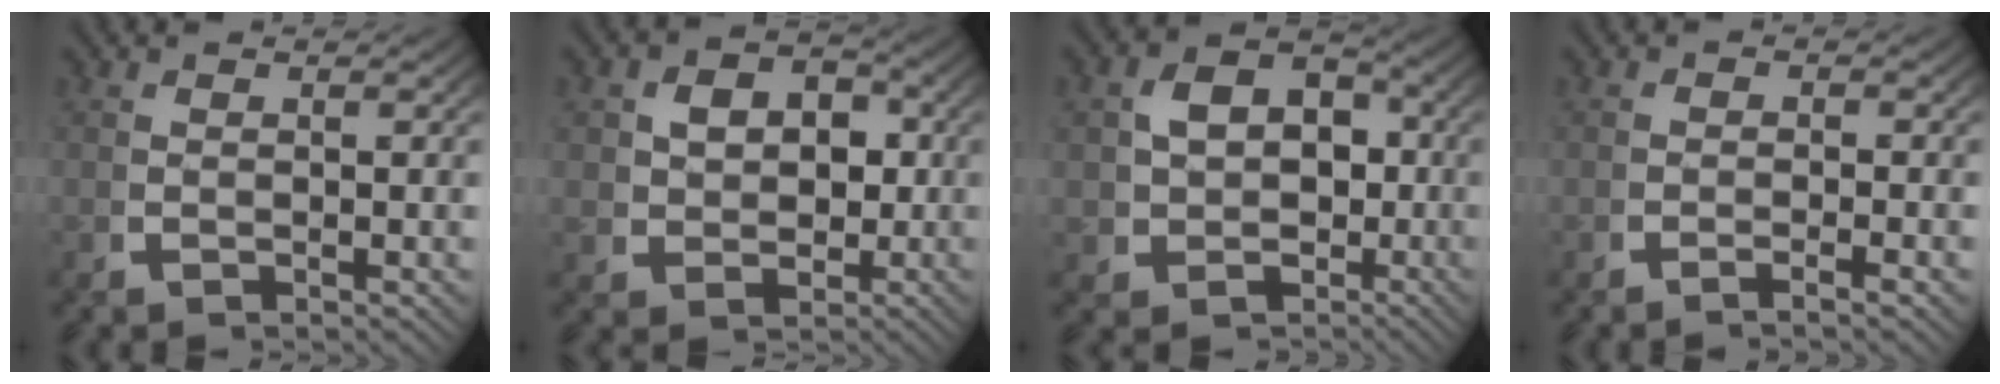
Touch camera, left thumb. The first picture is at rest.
{"total": 5.0, "force": [0.5, 4.0, 2.9], "torque": [-0.054, -0.019, 0.023]}
{"total": 8.1, "force": [-0.3, 6.9, 4.3], "torque": [-0.090, -0.036, 0.013]}
{"total": 1.1, "force": [-0.8, -0.1, 0.8], "torque": [-0.015, 0.002, -0.020]}